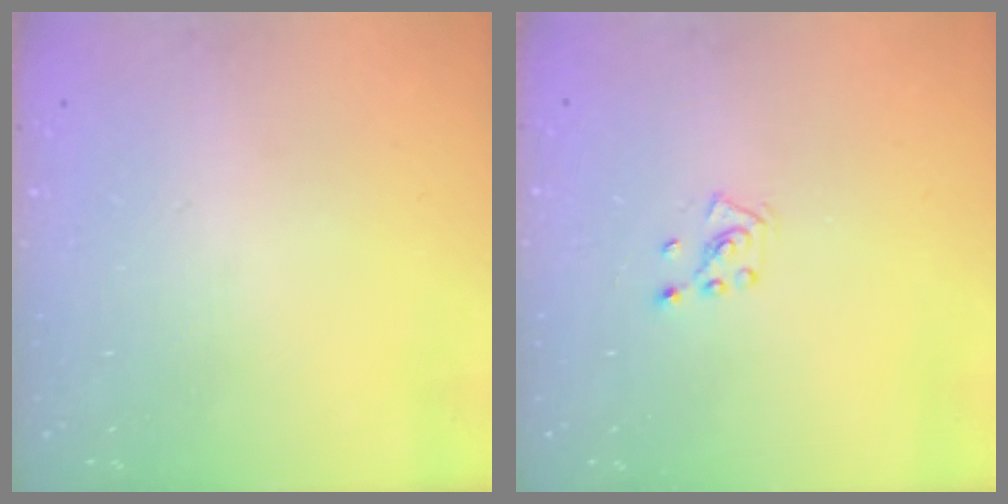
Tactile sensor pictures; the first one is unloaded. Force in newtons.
{"total": 2.8, "press": 2.8, "slide": 0.2}